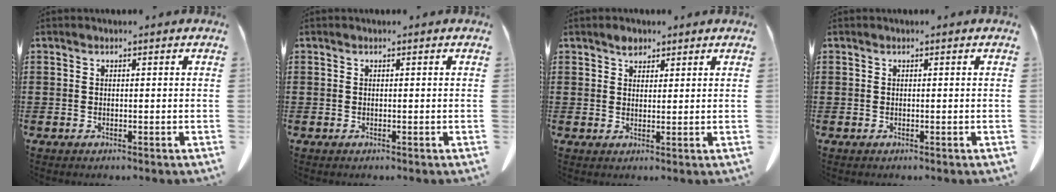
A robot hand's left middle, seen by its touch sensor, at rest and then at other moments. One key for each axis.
{"total": 0.0}
{"total": 2.2, "fx": 1.8, "fy": 1.1, "fz": 0.7, "tx": -0.009, "ty": -0.002, "tz": 0.034}
{"total": 0.0}